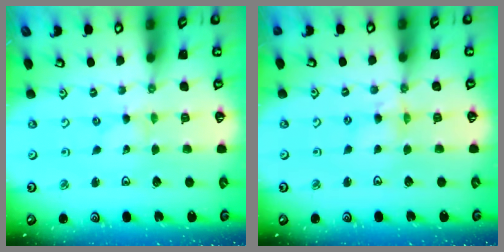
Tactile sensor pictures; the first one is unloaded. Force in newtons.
{"total": 2.9, "press": 2.9, "slide": 0.4}